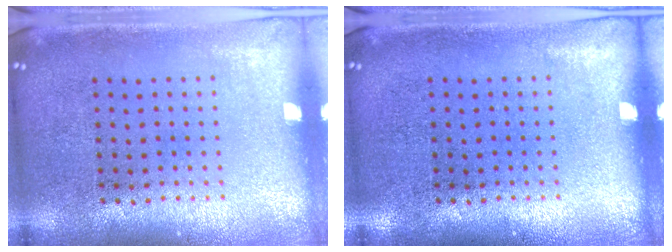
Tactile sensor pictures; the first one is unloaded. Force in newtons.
{"total": 0.0}